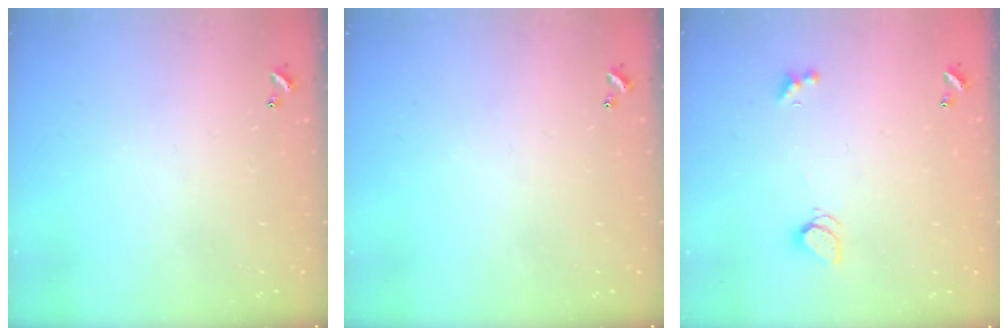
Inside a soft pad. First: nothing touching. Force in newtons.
{"total": 0.0}
{"total": 1.8, "press": 1.8, "slide": 0.5}